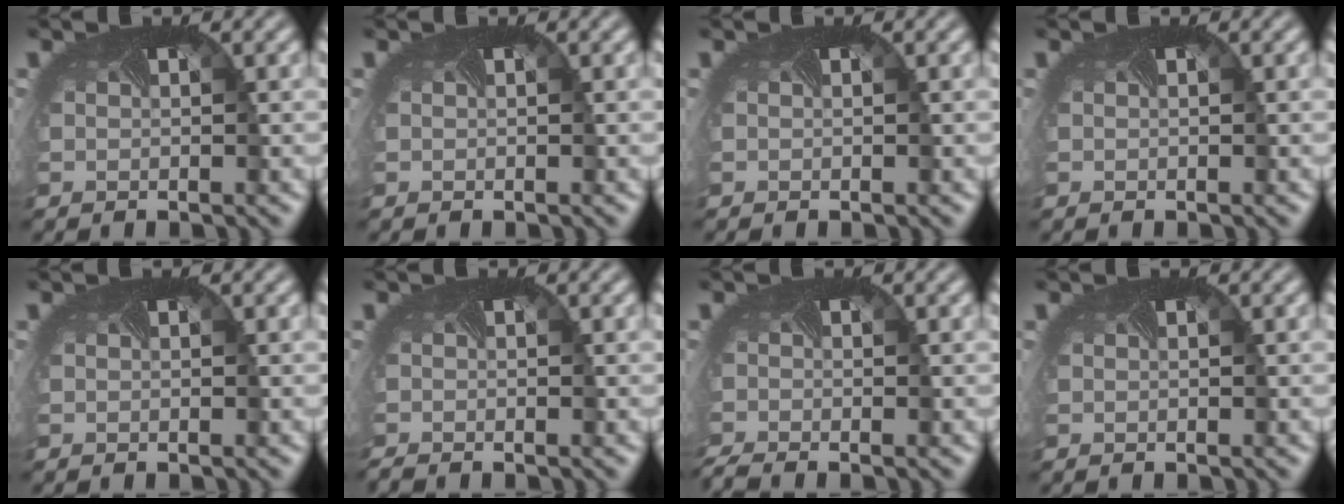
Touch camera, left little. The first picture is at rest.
{"total": 0.0}
{"total": 0.0}
{"total": 0.0}
{"total": 0.0}
{"total": 1.0, "force": [-1.0, -0.2, 0.1], "torque": [-0.011, -0.011, -0.021]}
{"total": 2.4, "force": [-2.1, 0.2, 1.0], "torque": [-0.029, -0.017, -0.043]}
{"total": 0.0}